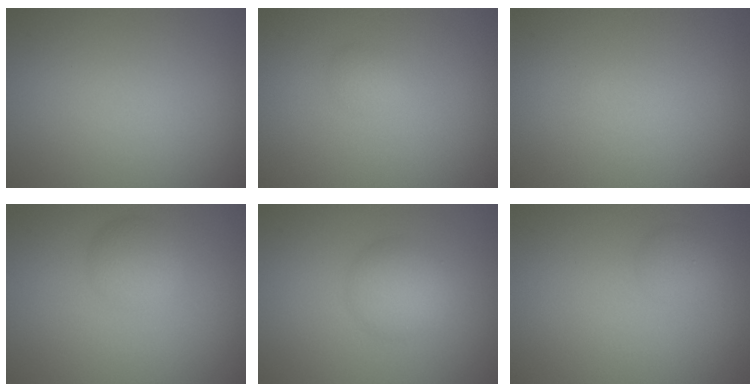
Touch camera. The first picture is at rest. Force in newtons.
{"total": 0.9, "press": 0.9, "slide": 0.0}
{"total": 0.0}
{"total": 2.2, "press": 2.2, "slide": 0.0}
{"total": 3.2, "press": 3.2, "slide": 0.1}
{"total": 1.2, "press": 1.2, "slide": 0.1}